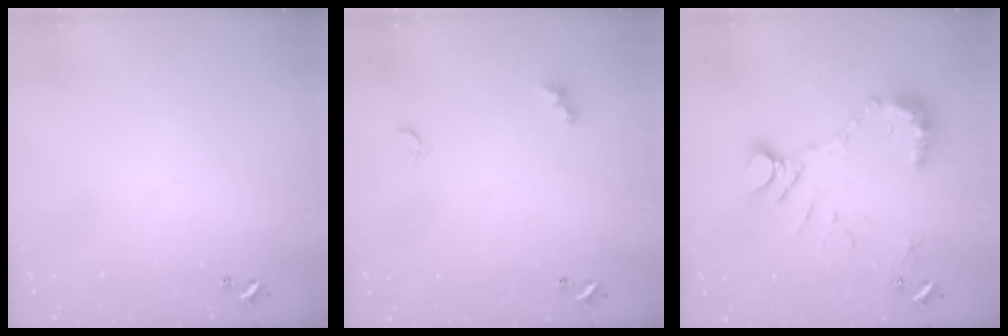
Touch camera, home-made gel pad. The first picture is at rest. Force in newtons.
{"total": 2.9, "press": 2.8, "slide": 0.7}
{"total": 11.1, "press": 11.0, "slide": 1.3}